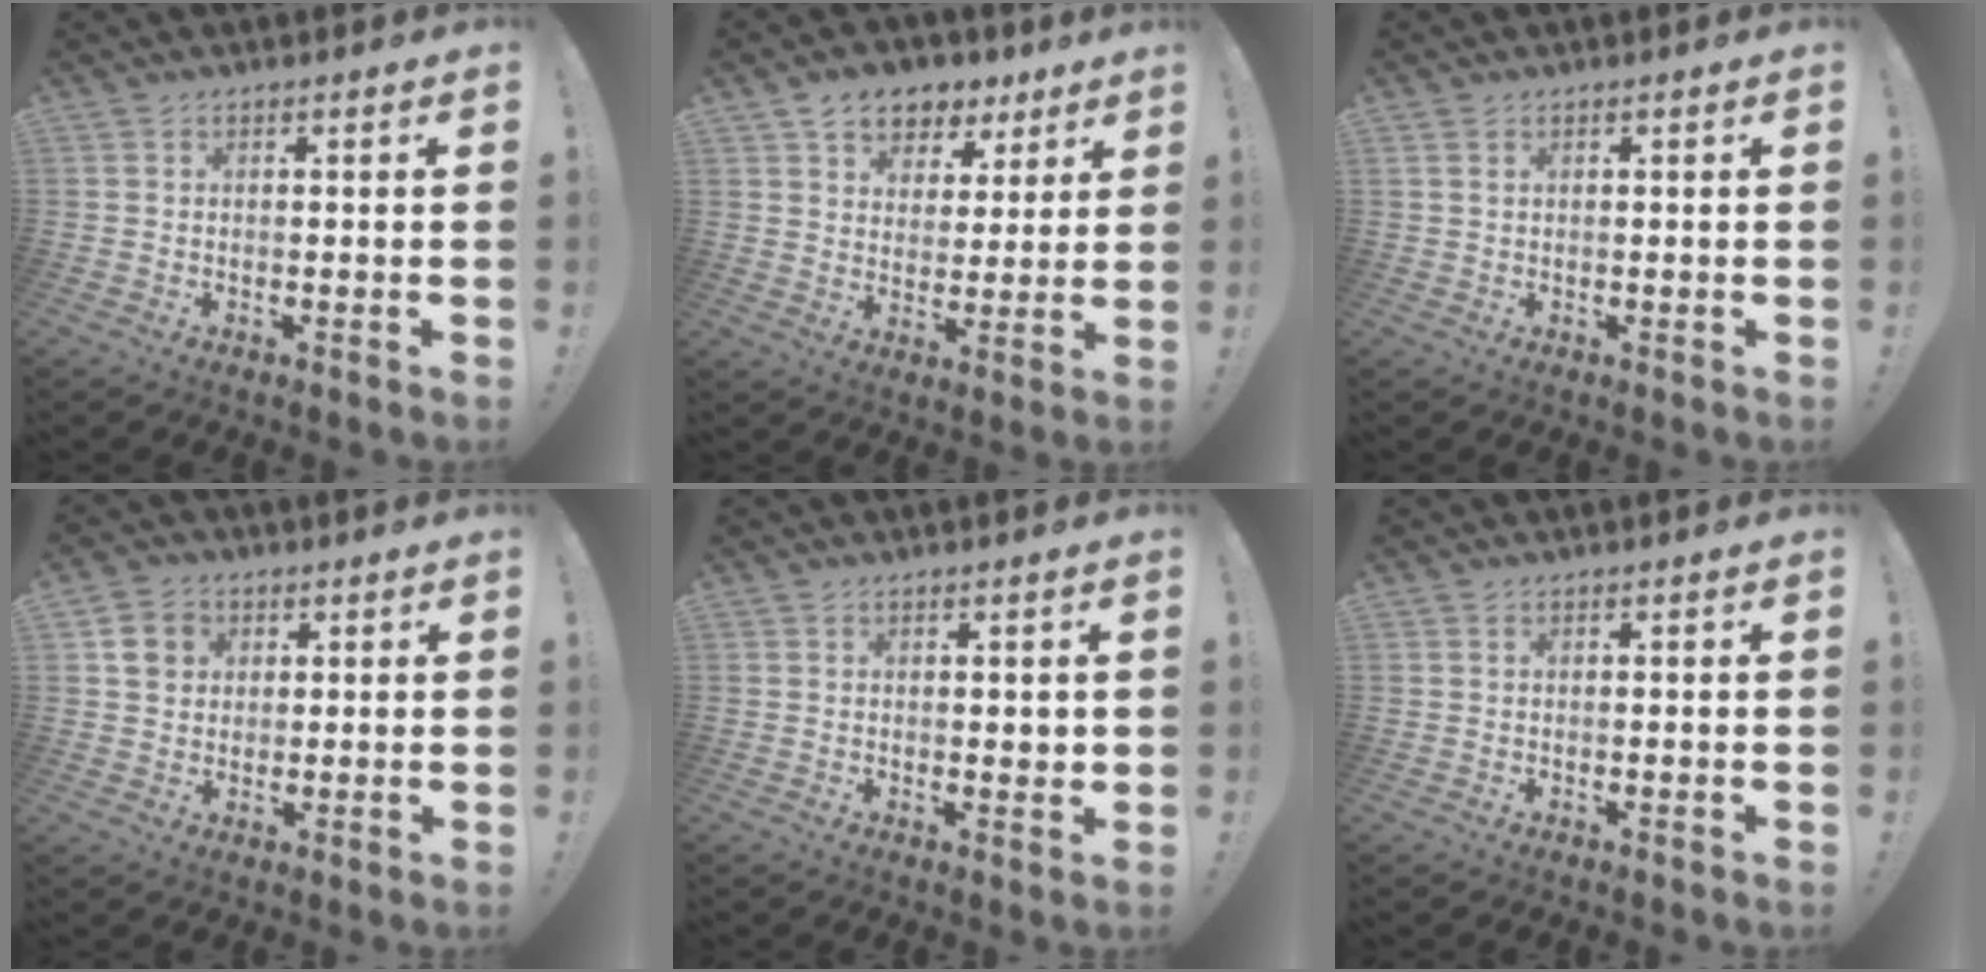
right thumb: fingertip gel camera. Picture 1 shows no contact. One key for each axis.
{"total": 9.0, "fx": 5.6, "fy": 6.6, "fz": 2.6, "tx": -0.041, "ty": -0.031, "tz": 0.110}
{"total": 1.1, "fx": 0.6, "fy": 0.6, "fz": 0.8, "tx": -0.010, "ty": 0.000, "tz": 0.010}
{"total": 6.6, "fx": 2.2, "fy": 5.8, "fz": 2.1, "tx": -0.030, "ty": 0.000, "tz": 0.046}
{"total": 1.6, "fx": 0.8, "fy": 0.9, "fz": 1.0, "tx": -0.008, "ty": -0.001, "tz": 0.013}
{"total": 0.0}